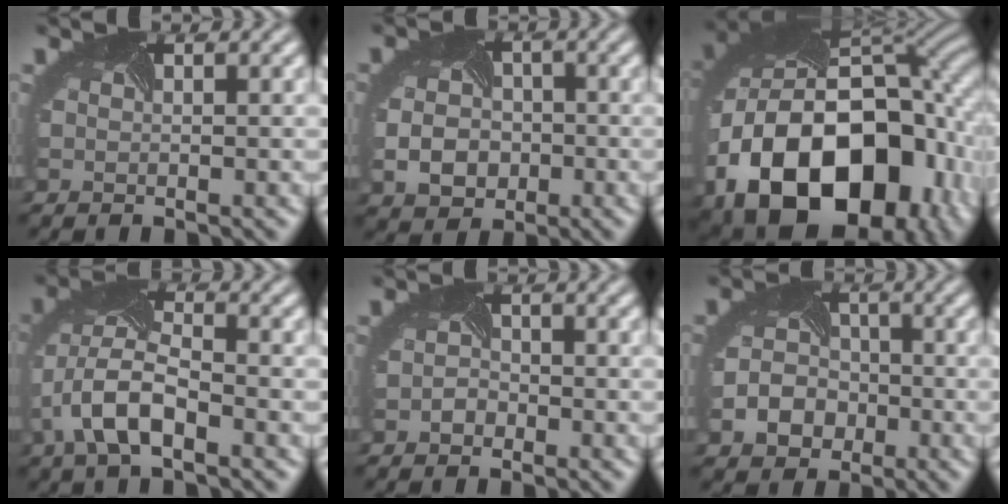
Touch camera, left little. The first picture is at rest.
{"total": 3.7, "force": [-0.9, 3.2, 1.6], "torque": [-0.042, -0.005, -0.020]}
{"total": 19.5, "force": [-6.3, 13.8, 12.3], "torque": [-0.243, -0.041, -0.072]}
{"total": 5.9, "force": [-2.4, 2.9, 4.6], "torque": [-0.112, 0.009, -0.054]}
{"total": 1.0, "force": [-0.7, 0.5, -0.4], "torque": [-0.005, 0.004, -0.019]}
{"total": 3.4, "force": [-1.5, 2.9, 0.9], "torque": [-0.019, 0.003, -0.033]}